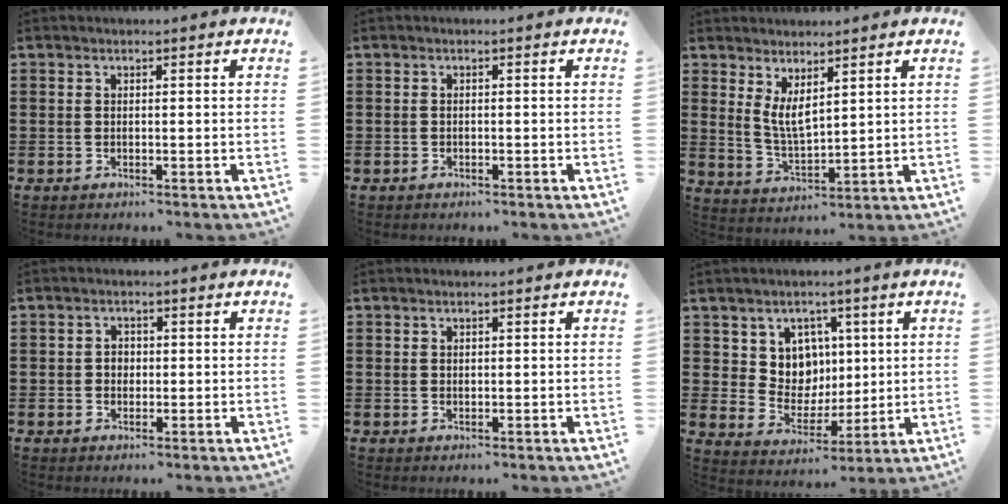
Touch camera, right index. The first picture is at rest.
{"total": 0.5, "force": [-0.4, 0.3, 0.1], "torque": [-0.004, 0.001, -0.010]}
{"total": 4.5, "force": [2.4, 1.7, 3.4], "torque": [-0.074, -0.001, 0.045]}
{"total": 1.6, "force": [-0.1, 1.4, 0.8], "torque": [-0.019, 0.007, -0.004]}
{"total": 0.6, "force": [0.3, 0.5, 0.1], "torque": [-0.004, 0.003, 0.005]}
{"total": 7.5, "force": [2.9, 6.8, 1.7], "torque": [-0.065, -0.006, 0.056]}